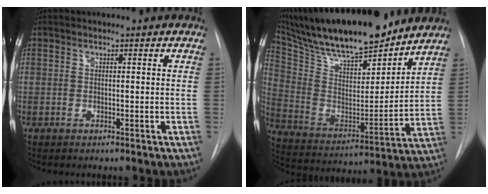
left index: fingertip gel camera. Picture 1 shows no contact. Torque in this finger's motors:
{"motor_torque": [0.23, -0.68, 0.41, 0.10]}